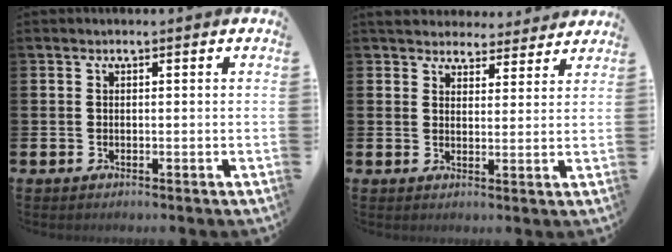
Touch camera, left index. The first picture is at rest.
{"total": 4.6, "force": [4.4, 1.3, 0.2], "torque": [-0.018, -0.028, 0.080]}